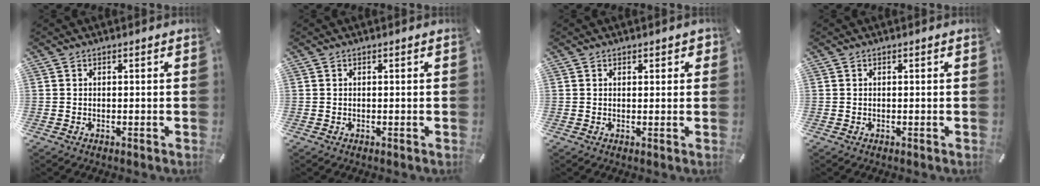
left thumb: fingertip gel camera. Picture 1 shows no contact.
{"total": 0.0}
{"total": 1.3, "force": [0.7, 1.0, 0.6], "torque": [-0.004, 0.002, 0.009]}
{"total": 0.0}